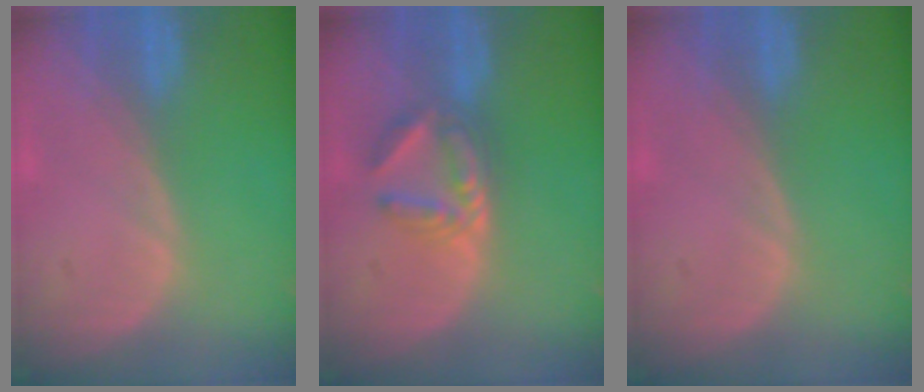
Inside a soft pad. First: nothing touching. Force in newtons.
{"total": 5.8, "press": 5.0, "slide": 2.8}
{"total": 0.0}